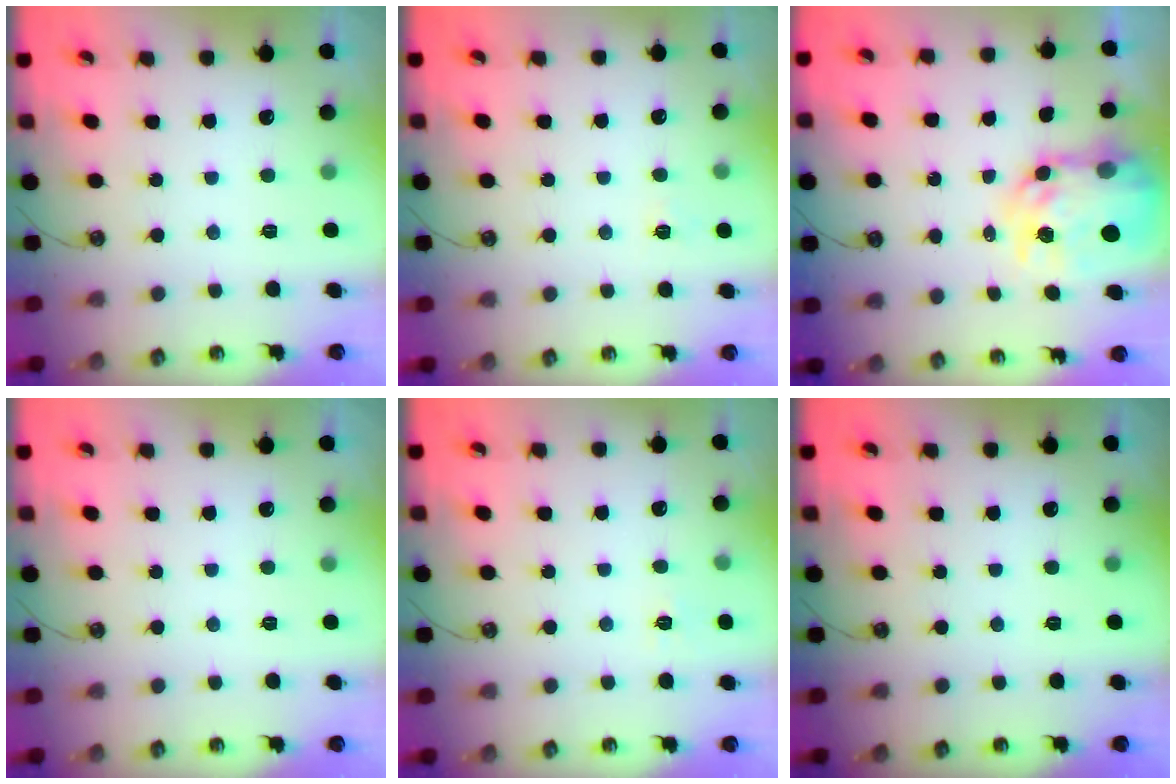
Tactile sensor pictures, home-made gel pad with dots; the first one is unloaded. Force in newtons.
{"total": 3.1, "press": 3.1, "slide": 0.4}
{"total": 11.7, "press": 11.7, "slide": 1.0}
{"total": 0.0}
{"total": 4.9, "press": 4.8, "slide": 0.6}
{"total": 0.0}